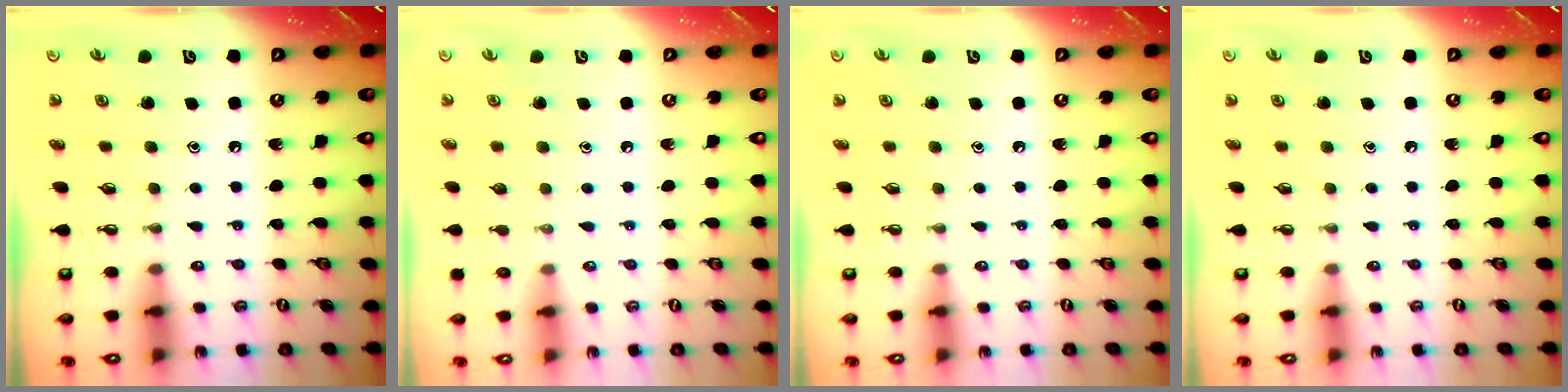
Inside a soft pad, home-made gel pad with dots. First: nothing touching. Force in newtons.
{"total": 0.0}
{"total": 0.0}
{"total": 0.0}